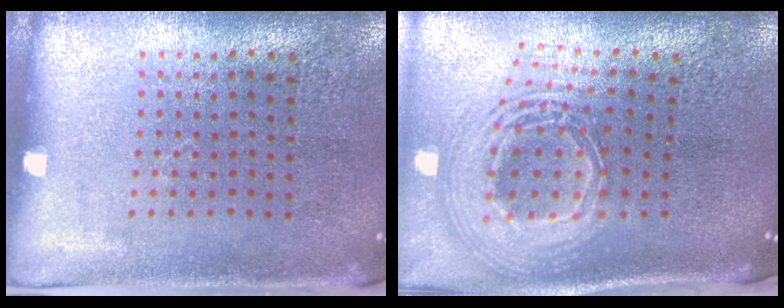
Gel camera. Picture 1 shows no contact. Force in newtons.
{"total": 2.8, "press": 1.9, "slide": 2.1}